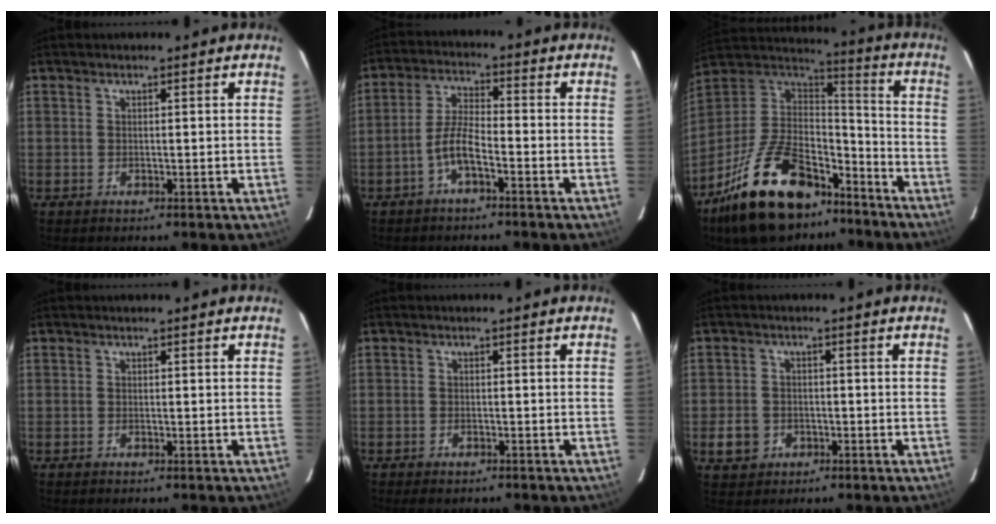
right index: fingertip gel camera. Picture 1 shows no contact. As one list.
[{"total": 5.0, "force": [-2.8, 1.1, 4.0], "torque": [-0.089, 0.013, -0.054]}, {"total": 26.7, "force": [-17.5, 13.0, 15.5], "torque": [-0.314, 0.011, -0.275]}, {"total": 0.0}, {"total": 2.8, "force": [-2.3, 1.1, 1.1], "torque": [-0.029, -0.007, -0.036]}, {"total": 4.7, "force": [-1.8, 4.1, 1.5], "torque": [-0.043, 0.011, -0.024]}]